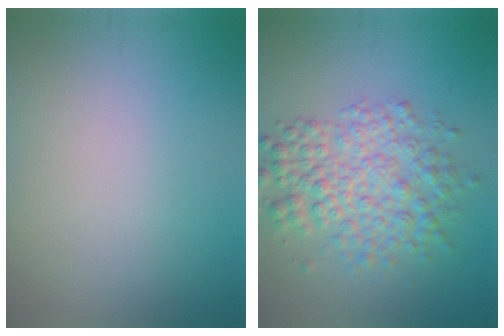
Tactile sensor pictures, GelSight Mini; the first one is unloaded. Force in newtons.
{"total": 5.4, "press": 5.4, "slide": 0.1}